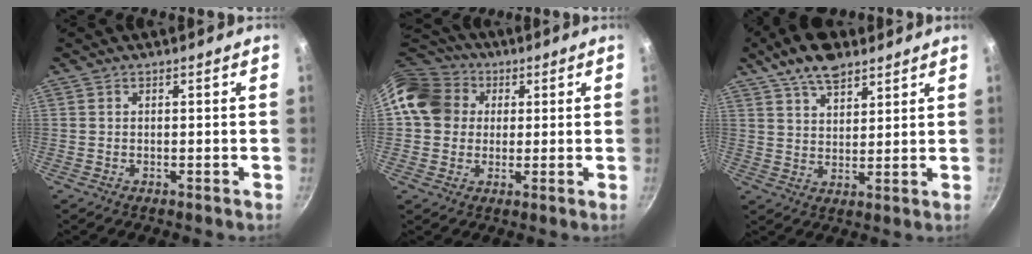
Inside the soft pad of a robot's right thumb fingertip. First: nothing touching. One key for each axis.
{"total": 13.0, "fx": 3.0, "fy": 11.2, "fz": 5.9, "tx": -0.084, "ty": 0.020, "tz": 0.039}
{"total": 10.7, "fx": 7.4, "fy": 5.2, "fz": 5.8, "tx": -0.076, "ty": -0.020, "tz": 0.125}